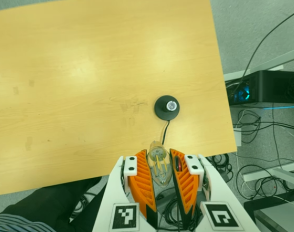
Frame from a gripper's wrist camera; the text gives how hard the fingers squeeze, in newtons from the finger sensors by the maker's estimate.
{"total": 20.4, "left": 24.0, "right": 16.9}